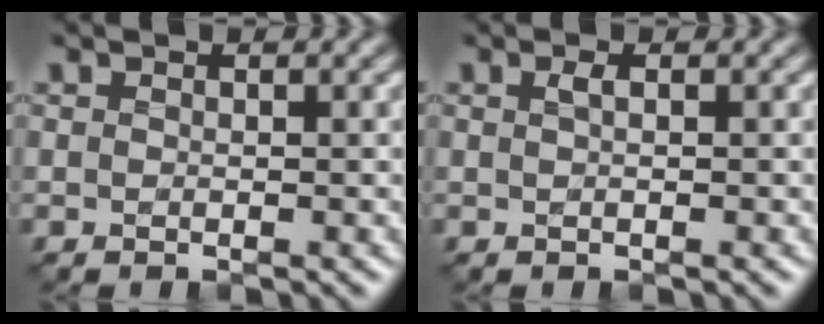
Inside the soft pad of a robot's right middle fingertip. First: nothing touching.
{"total": 0.7, "force": [0.2, 0.2, 0.6], "torque": [-0.014, -0.001, 0.004]}